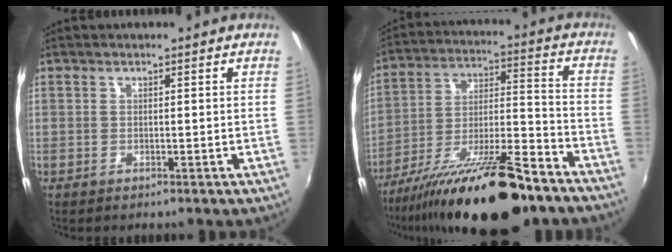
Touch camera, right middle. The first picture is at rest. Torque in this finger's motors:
{"motor_torque": [1.17, -0.97, 0.47, 0.21]}